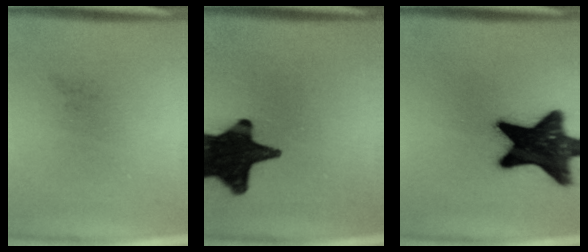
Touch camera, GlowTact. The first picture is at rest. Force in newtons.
{"total": 18.8}
{"total": 19.0}